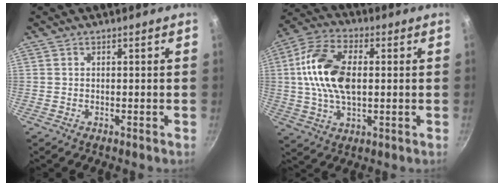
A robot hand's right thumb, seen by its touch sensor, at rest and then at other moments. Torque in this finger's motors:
{"motor_torque": [-0.50, 0.79, 1.80, 0.21, 0.31]}